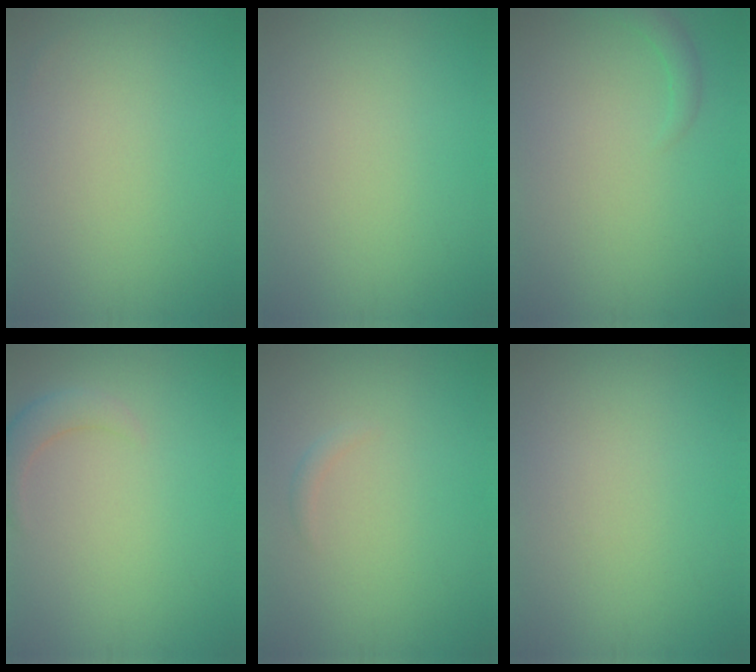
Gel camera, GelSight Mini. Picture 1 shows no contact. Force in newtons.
{"total": 0.0}
{"total": 1.3, "press": 1.3, "slide": 0.2}
{"total": 2.1, "press": 2.1, "slide": 0.2}
{"total": 0.7, "press": 0.7, "slide": 0.1}
{"total": 0.0}